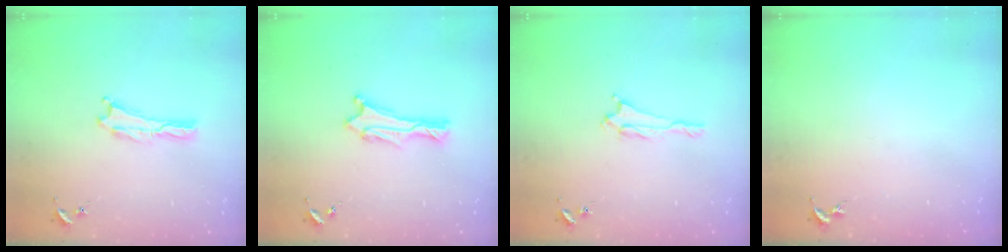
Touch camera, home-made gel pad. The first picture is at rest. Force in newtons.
{"total": 0.9, "press": 0.8, "slide": 0.1}
{"total": 1.7, "press": 1.7, "slide": 0.3}
{"total": 0.0}